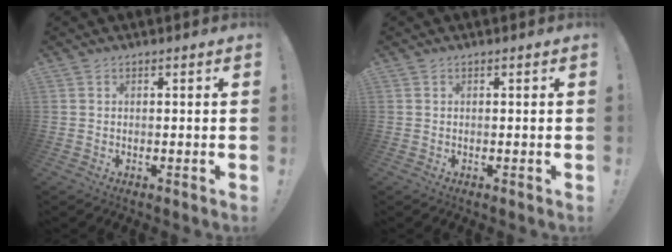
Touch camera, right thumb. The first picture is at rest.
{"total": 0.0}